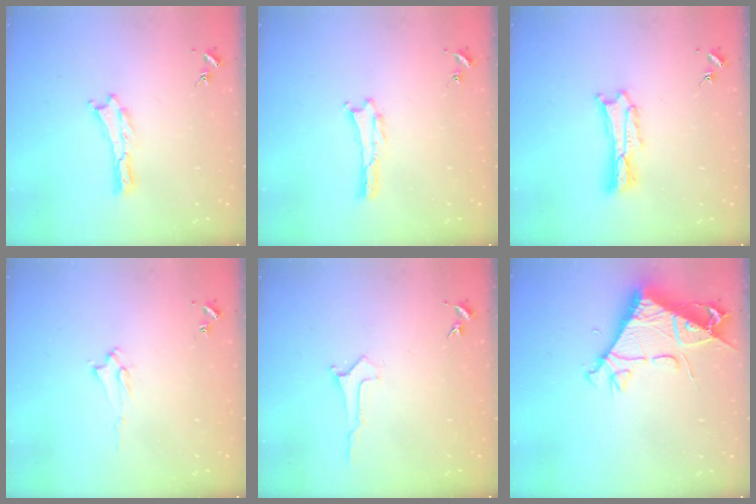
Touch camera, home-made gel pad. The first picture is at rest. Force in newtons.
{"total": 0.0}
{"total": 3.0, "press": 3.0, "slide": 0.3}
{"total": 1.9, "press": 1.8, "slide": 0.4}
{"total": 0.0}
{"total": 8.6, "press": 8.6, "slide": 1.0}